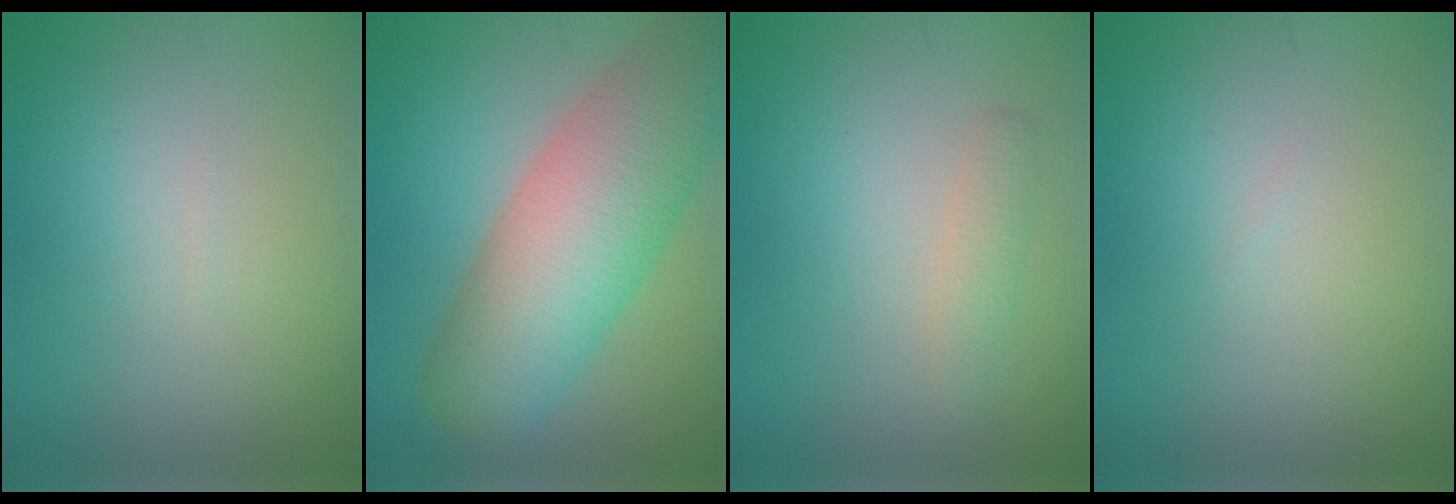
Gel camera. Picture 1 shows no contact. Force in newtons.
{"total": 10.9, "press": 10.9, "slide": 0.8}
{"total": 1.3, "press": 1.3, "slide": 0.0}
{"total": 0.0}